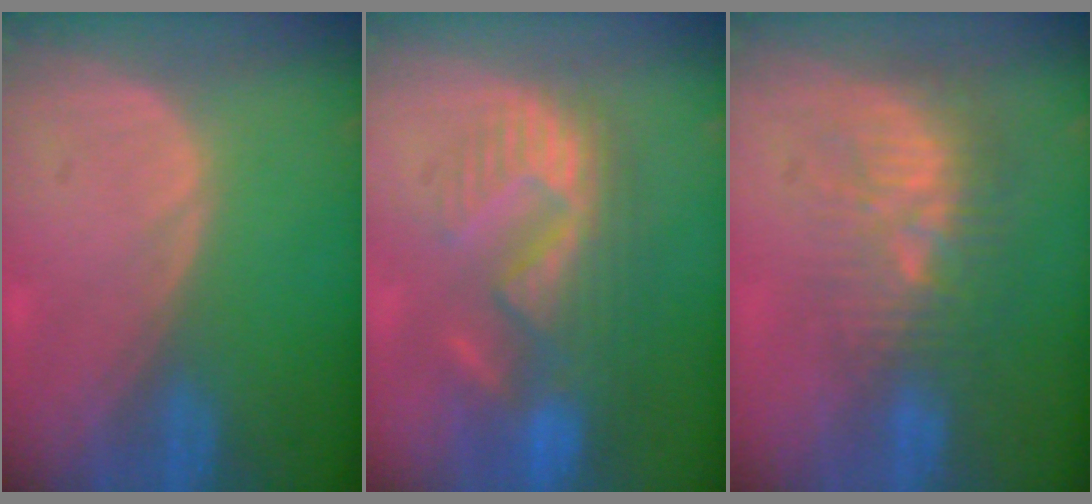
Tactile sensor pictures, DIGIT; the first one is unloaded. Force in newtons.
{"total": 10.9, "press": 9.6, "slide": 5.1}
{"total": 9.8, "press": 8.6, "slide": 4.7}